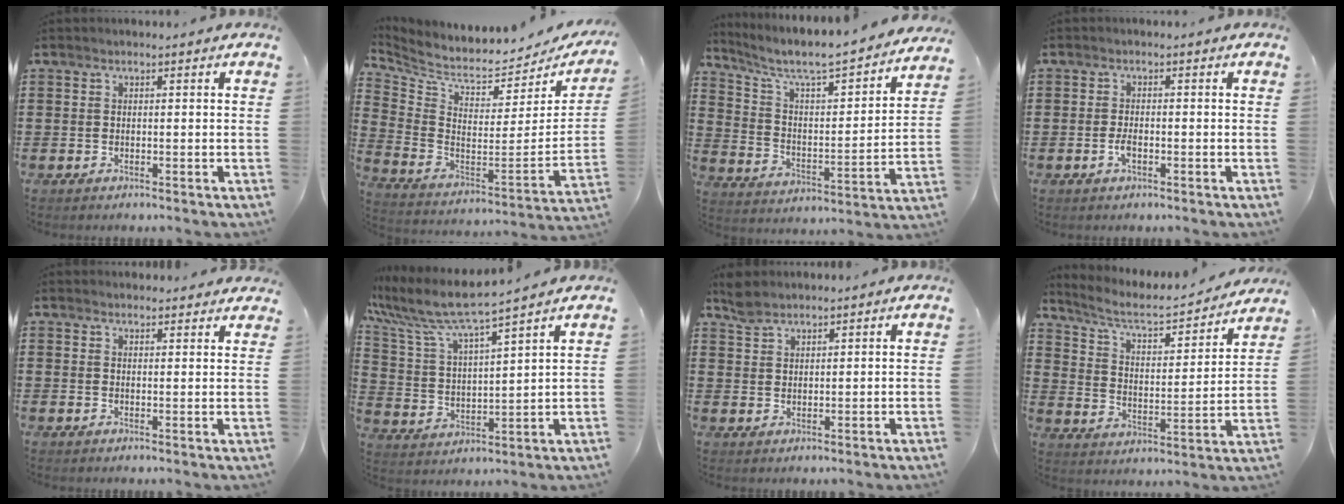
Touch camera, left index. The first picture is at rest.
{"total": 5.2, "force": [4.6, 1.2, 2.1], "torque": [-0.071, -0.053, 0.075]}
{"total": 5.9, "force": [5.0, 0.7, 2.9], "torque": [-0.083, -0.047, 0.077]}
{"total": 2.1, "force": [-0.8, 0.7, 1.8], "torque": [-0.049, -0.005, -0.020]}
{"total": 2.1, "force": [2.1, 0.3, 0.0], "torque": [-0.005, 0.000, 0.040]}
{"total": 8.0, "force": [6.9, 0.0, 4.0], "torque": [-0.108, -0.042, 0.114]}
{"total": 2.9, "force": [2.5, 1.1, 0.8], "torque": [-0.022, 0.003, 0.050]}
{"total": 5.2, "force": [4.5, 1.3, 2.3], "torque": [-0.068, -0.034, 0.068]}